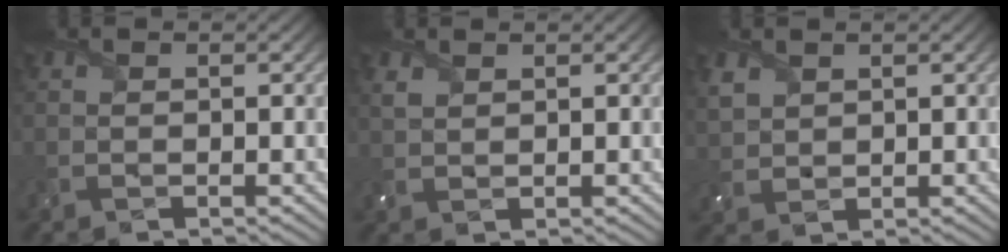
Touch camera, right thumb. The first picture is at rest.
{"total": 1.6, "force": [1.1, 0.9, 0.8], "torque": [-0.027, -0.001, 0.028]}
{"total": 3.1, "force": [1.9, 2.1, 1.1], "torque": [-0.042, -0.002, 0.044]}